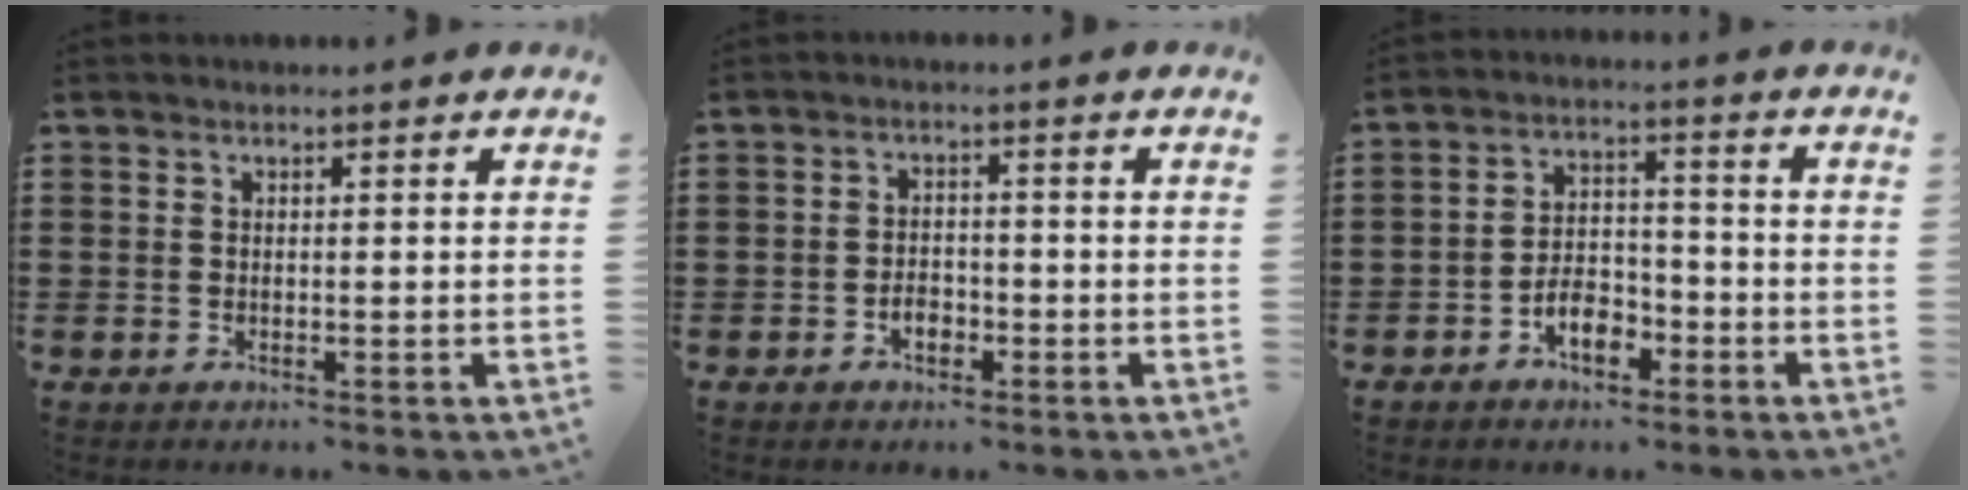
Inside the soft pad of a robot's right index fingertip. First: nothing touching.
{"total": 2.7, "force": [-1.3, 1.6, 1.7], "torque": [-0.034, 0.003, -0.026]}
{"total": 5.6, "force": [-3.0, 3.1, 3.5], "torque": [-0.060, 0.007, -0.058]}